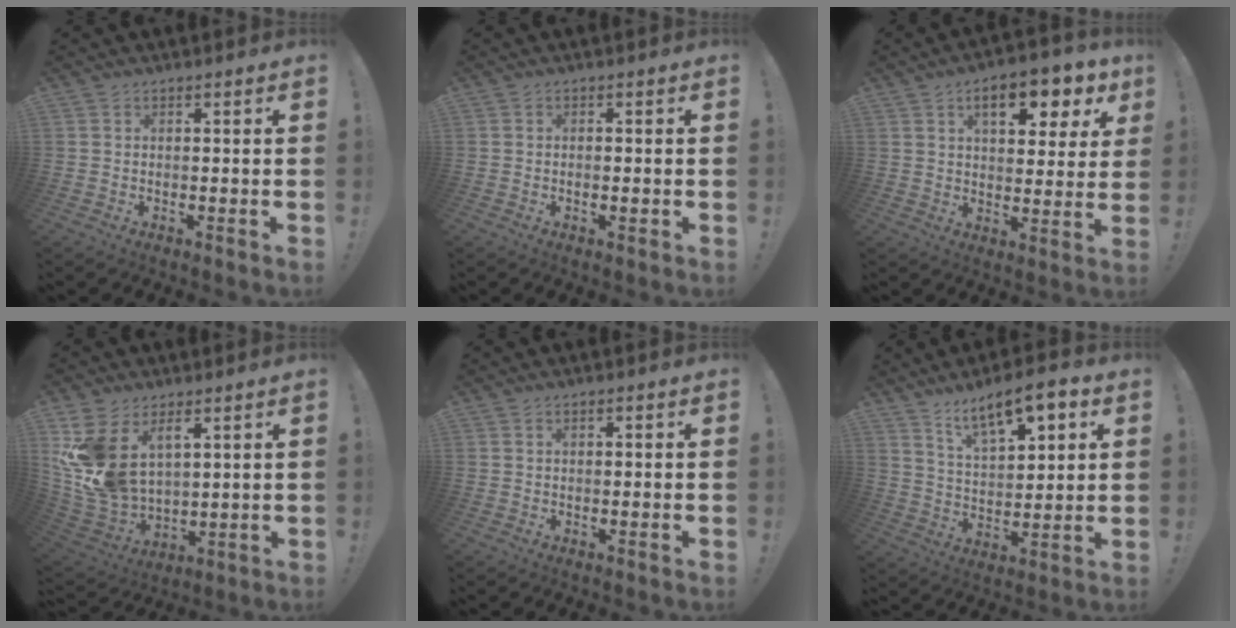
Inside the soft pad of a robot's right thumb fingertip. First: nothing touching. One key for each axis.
{"total": 1.4, "fx": -0.4, "fy": 0.5, "fz": 1.2, "tx": -0.018, "ty": 0.002, "tz": -0.007}
{"total": 12.1, "fx": 5.7, "fy": 5.1, "fz": 9.4, "tx": -0.127, "ty": -0.023, "tz": 0.088}
{"total": 14.1, "fx": 6.2, "fy": 9.0, "fz": 9.0, "tx": -0.195, "ty": -0.046, "tz": 0.118}
{"total": 0.7, "fx": 0.1, "fy": 0.4, "fz": 0.5, "tx": -0.002, "ty": 0.000, "tz": 0.000}
{"total": 12.9, "fx": 8.1, "fy": 4.8, "fz": 8.8, "tx": -0.130, "ty": -0.049, "tz": 0.134}